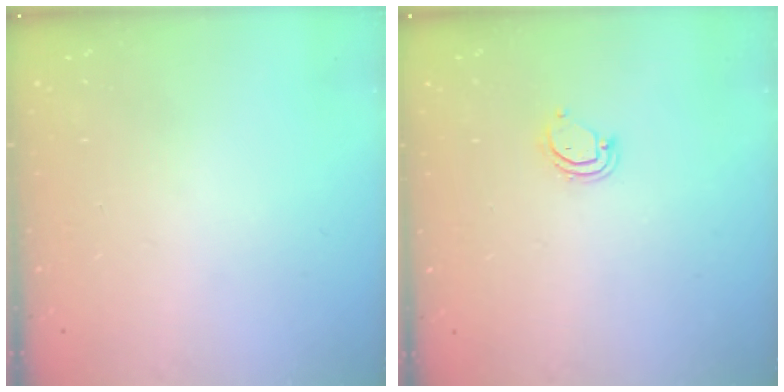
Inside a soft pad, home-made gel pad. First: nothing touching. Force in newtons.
{"total": 3.1, "press": 3.1, "slide": 0.2}